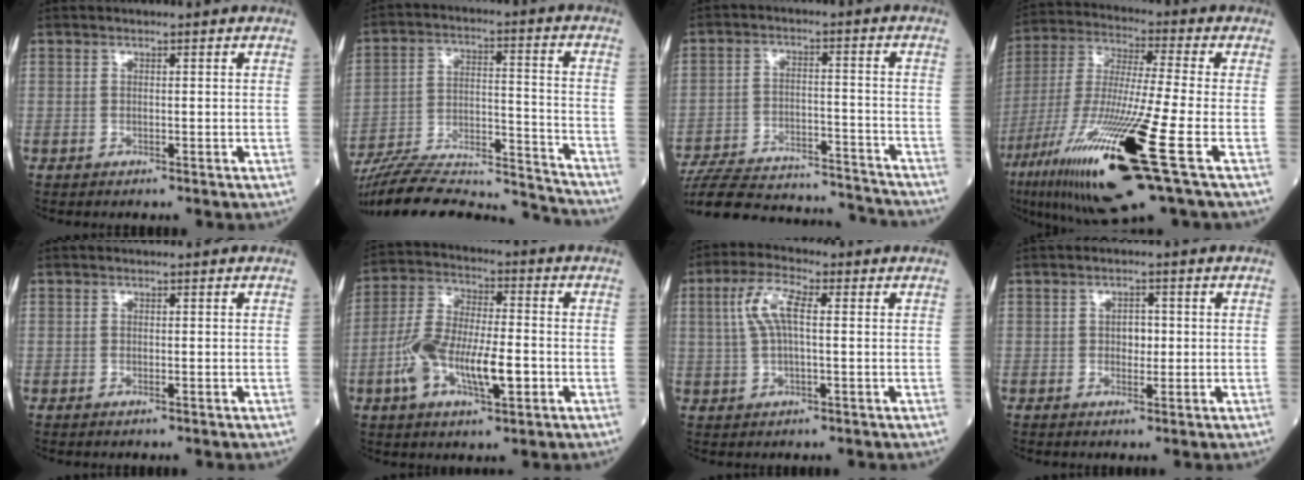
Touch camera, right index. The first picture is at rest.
{"total": 24.6, "force": [-23.2, 2.3, 8.0], "torque": [-0.137, -0.003, -0.356]}
{"total": 22.5, "force": [-21.3, 3.4, 6.2], "torque": [-0.119, -0.006, -0.305]}
{"total": 22.2, "force": [-9.6, 0.8, 20.0], "torque": [-0.395, -0.055, -0.177]}
{"total": 0.0}
{"total": 12.5, "force": [-3.4, 4.1, 11.3], "torque": [-0.228, 0.010, -0.062]}
{"total": 6.4, "force": [1.2, 1.6, 6.1], "torque": [-0.135, 0.020, 0.026]}
{"total": 2.1, "force": [0.0, 1.3, 1.7], "torque": [-0.022, 0.002, 0.000]}